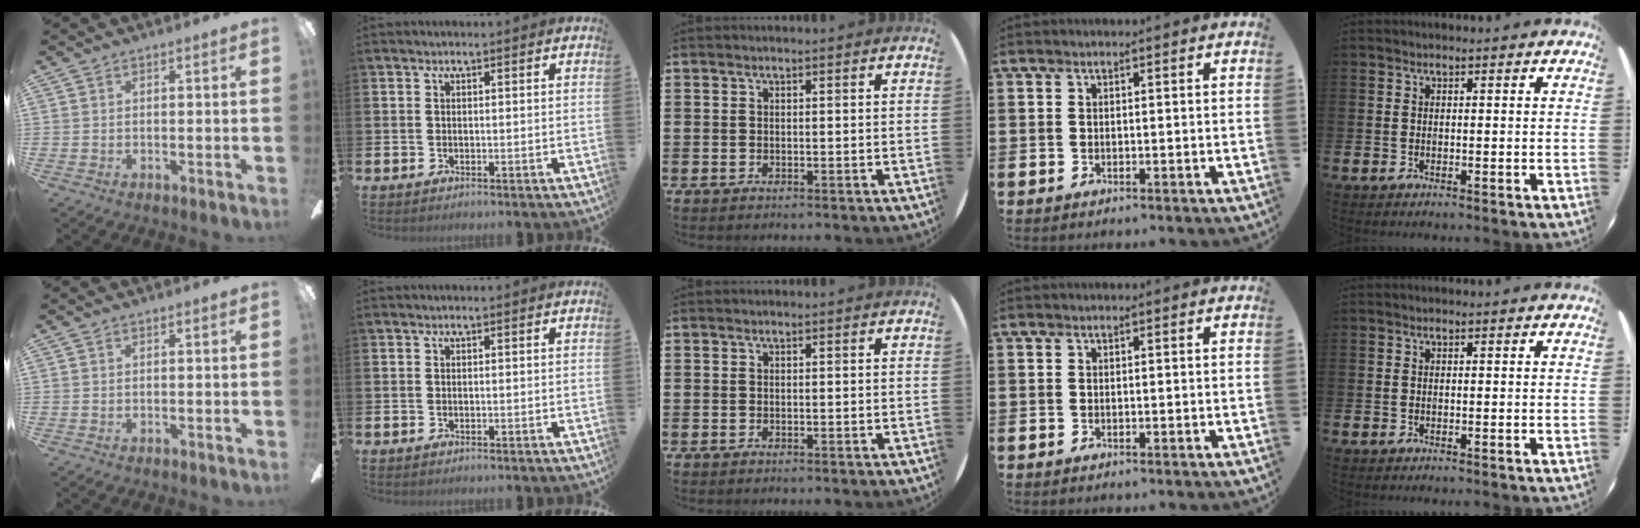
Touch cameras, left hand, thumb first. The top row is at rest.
{}